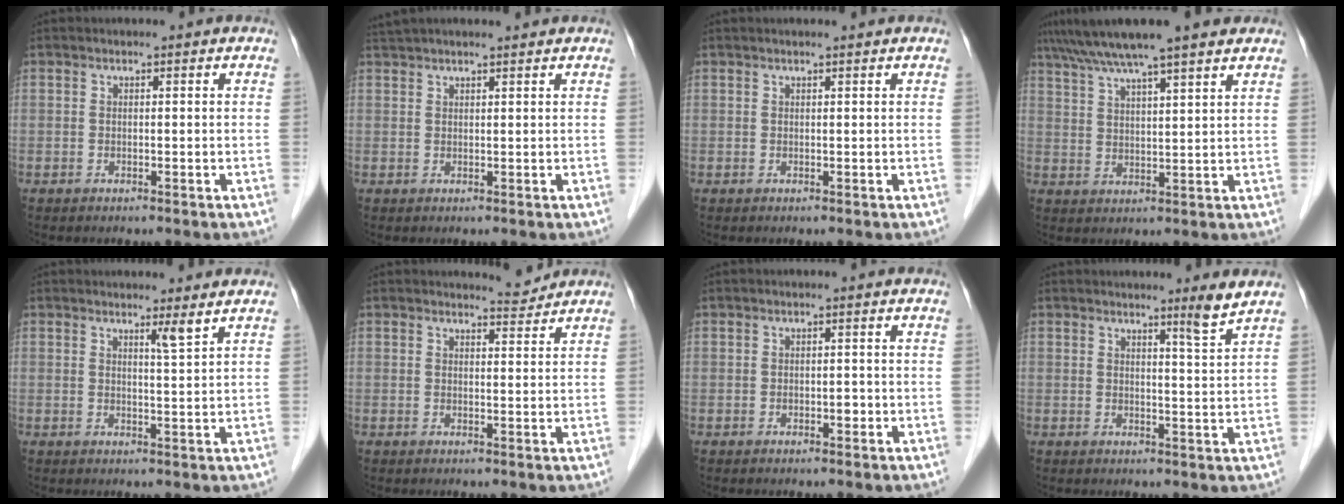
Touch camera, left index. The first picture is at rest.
{"total": 6.2, "force": [5.5, 0.4, 2.8], "torque": [-0.045, 0.036, 0.087]}
{"total": 1.0, "force": [0.9, 0.0, 0.6], "torque": [-0.008, 0.014, 0.017]}
{"total": 12.7, "force": [10.3, 0.5, 7.3], "torque": [-0.126, 0.039, 0.154]}
{"total": 2.0, "force": [1.5, -0.6, 1.1], "torque": [-0.026, -0.013, 0.028]}
{"total": 2.2, "force": [2.1, -0.1, -0.3], "torque": [-0.002, -0.012, 0.032]}
{"total": 1.2, "force": [-0.5, 0.6, 0.9], "torque": [-0.015, 0.002, -0.007]}
{"total": 3.1, "force": [2.4, -1.1, 1.5], "torque": [-0.031, -0.019, 0.037]}